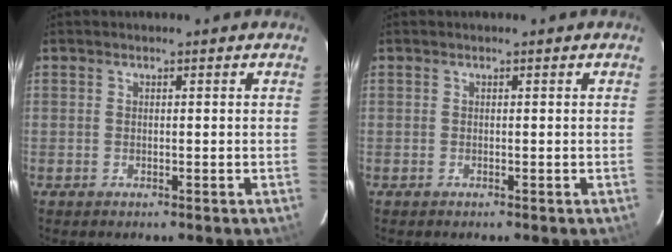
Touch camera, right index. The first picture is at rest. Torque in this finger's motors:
{"motor_torque": [0.18, 0.10, 0.03, 0.01]}